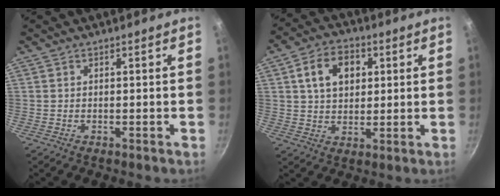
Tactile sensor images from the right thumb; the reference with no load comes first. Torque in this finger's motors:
{"motor_torque": [0.33, 2.12, 0.89, 0.71, 0.12]}